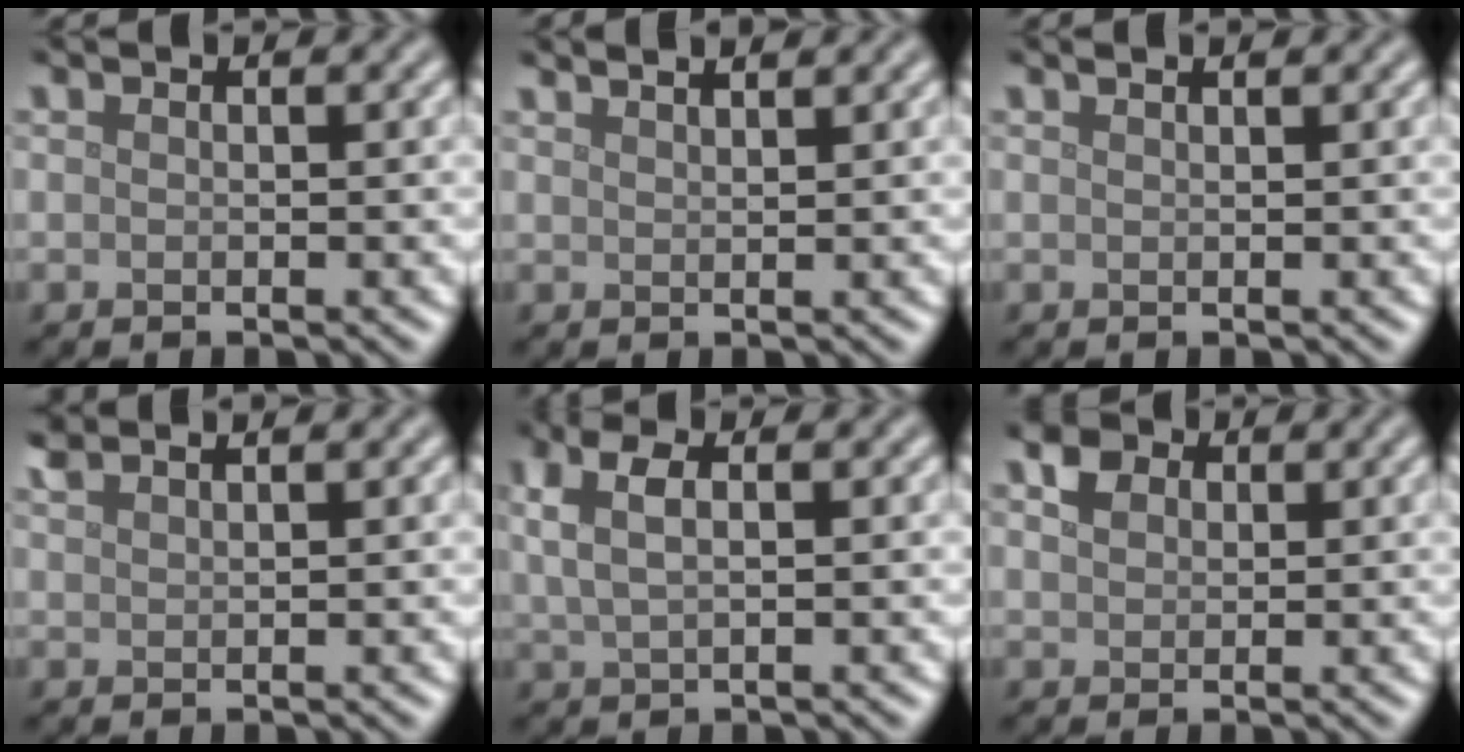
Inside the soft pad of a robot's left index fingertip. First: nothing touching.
{"total": 3.1, "force": [2.3, 1.2, 1.6], "torque": [-0.001, 0.019, 0.001]}
{"total": 0.7, "force": [0.6, 0.1, 0.4], "torque": [-0.003, -0.001, 0.006]}
{"total": 1.6, "force": [1.5, 0.3, 0.7], "torque": [-0.008, 0.006, 0.026]}
{"total": 3.5, "force": [1.4, 1.6, 2.8], "torque": [-0.062, 0.006, 0.026]}
{"total": 2.2, "force": [0.9, 1.7, 1.0], "torque": [-0.021, 0.005, 0.013]}